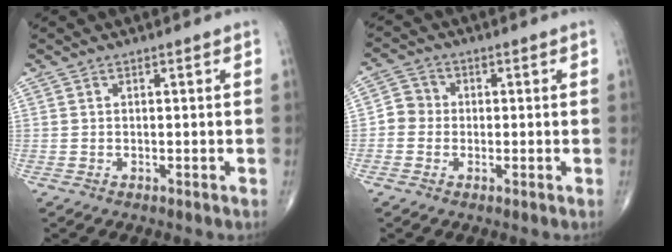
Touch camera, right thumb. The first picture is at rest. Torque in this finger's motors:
{"motor_torque": [-0.16, 0.08, 0.15, 0.00, 0.04]}